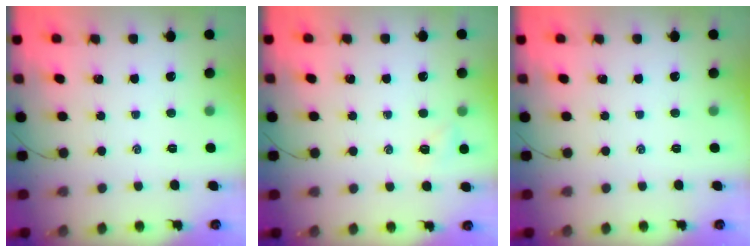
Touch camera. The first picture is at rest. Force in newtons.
{"total": 4.4, "press": 4.2, "slide": 1.2}
{"total": 0.0}